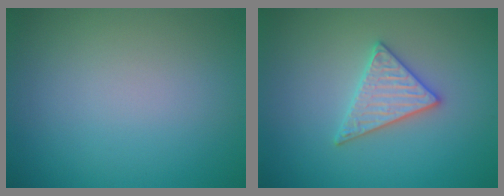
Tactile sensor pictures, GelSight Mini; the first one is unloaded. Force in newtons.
{"total": 2.9, "press": 2.9, "slide": 0.3}